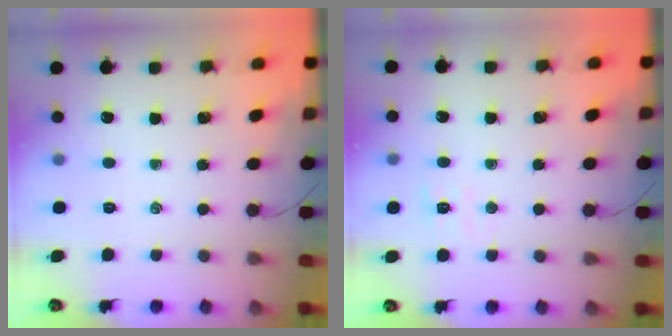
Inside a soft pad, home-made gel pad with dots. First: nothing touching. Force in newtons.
{"total": 5.3, "press": 5.1, "slide": 1.2}